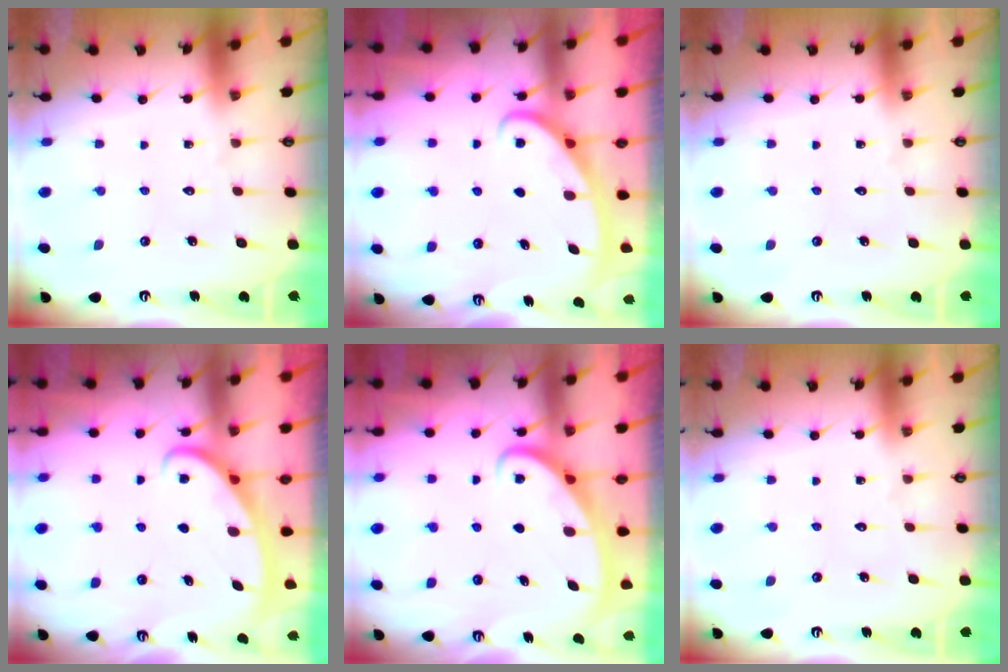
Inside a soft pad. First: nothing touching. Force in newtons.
{"total": 2.8, "press": 2.8, "slide": 0.4}
{"total": 0.0}
{"total": 2.6, "press": 2.6, "slide": 0.4}
{"total": 2.6, "press": 2.6, "slide": 0.4}
{"total": 0.0}